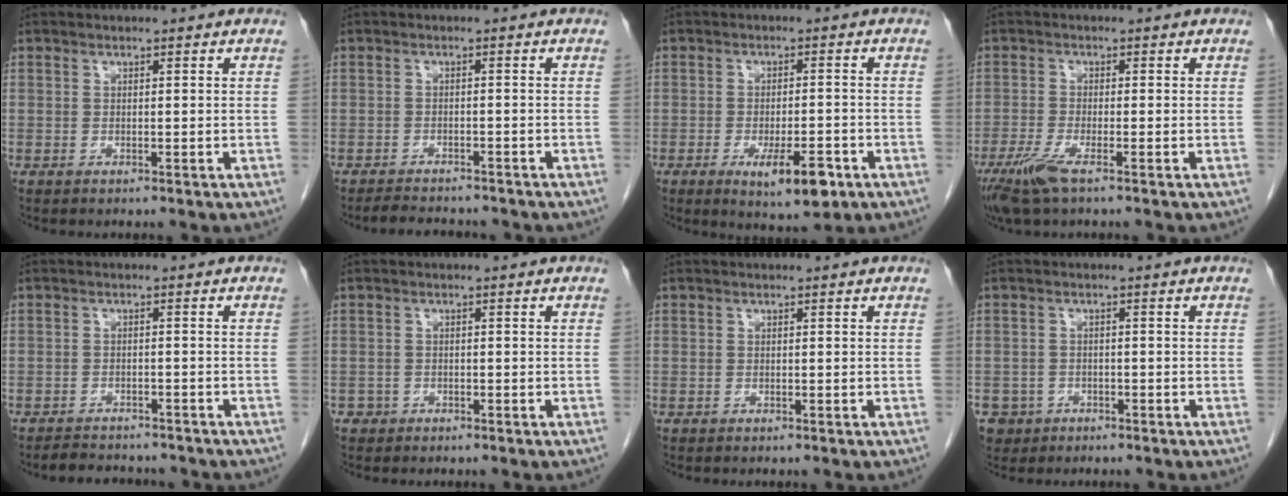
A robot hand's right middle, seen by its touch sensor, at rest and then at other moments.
{"total": 6.3, "force": [-5.8, 1.6, 2.0], "torque": [-0.030, -0.005, -0.081]}
{"total": 7.3, "force": [-3.5, 2.1, 6.0], "torque": [-0.092, -0.009, -0.046]}
{"total": 5.1, "force": [-3.2, 0.5, 3.9], "torque": [-0.086, -0.016, -0.064]}
{"total": 6.3, "force": [-5.9, 1.9, 1.4], "torque": [-0.020, -0.001, -0.079]}
{"total": 1.1, "force": [-0.6, 0.9, -0.1], "torque": [0.000, 0.006, -0.012]}
{"total": 0.0}
{"total": 3.7, "force": [-2.0, 3.2, 0.1], "torque": [0.000, 0.010, -0.031]}